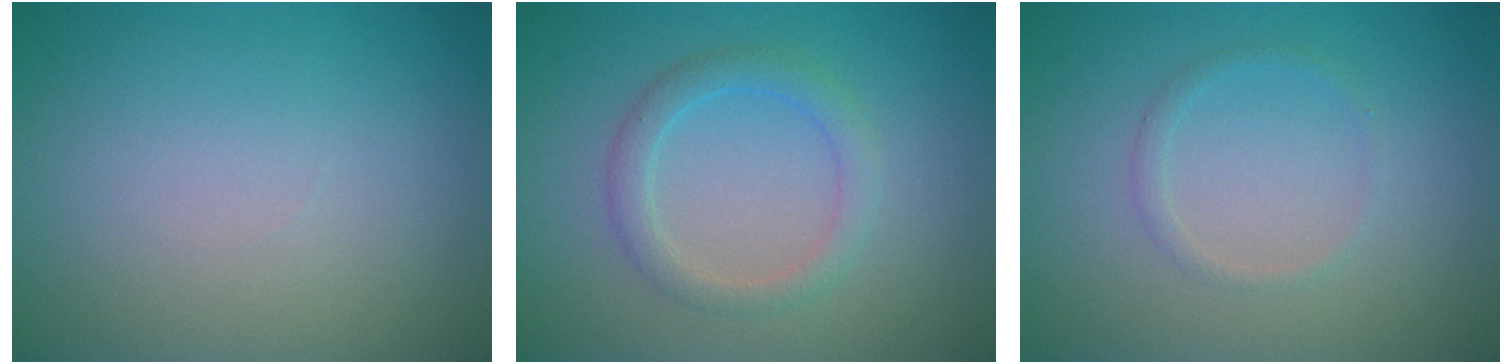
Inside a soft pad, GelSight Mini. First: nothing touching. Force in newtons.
{"total": 2.4, "press": 2.4, "slide": 0.1}
{"total": 1.0, "press": 1.0, "slide": 0.0}